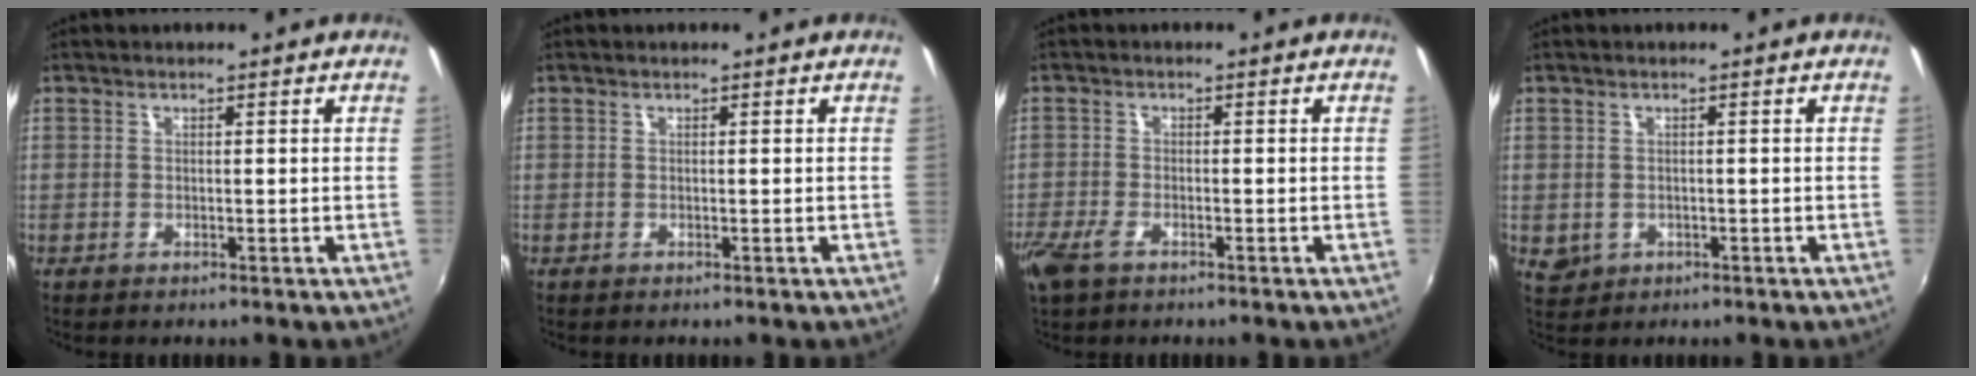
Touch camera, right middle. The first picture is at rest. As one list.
[{"total": 0.0}, {"total": 4.9, "force": [-3.2, 2.1, 3.0], "torque": [-0.081, -0.013, -0.061]}, {"total": 2.7, "force": [-0.3, 2.5, 1.1], "torque": [-0.021, -0.002, 0.002]}]